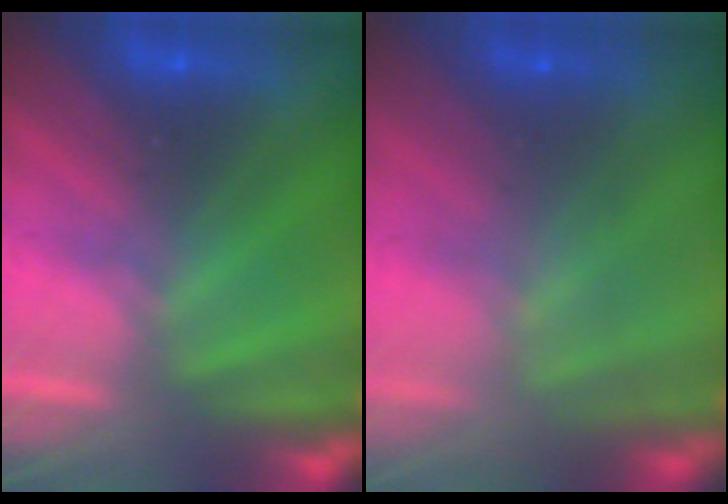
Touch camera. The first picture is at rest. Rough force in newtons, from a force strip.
{"total": 7.9}